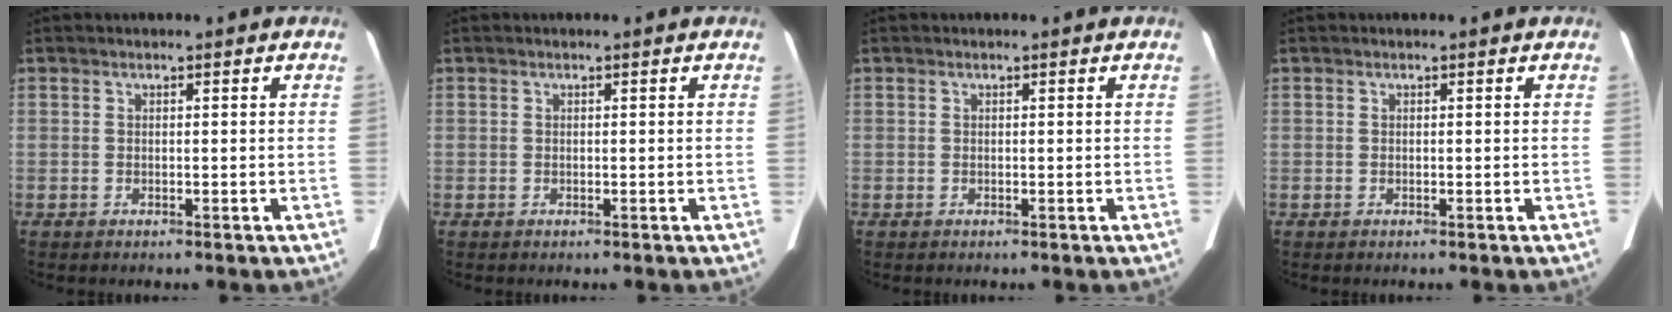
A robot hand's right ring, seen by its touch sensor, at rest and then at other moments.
{"total": 0.0}
{"total": 0.0}
{"total": 0.0}